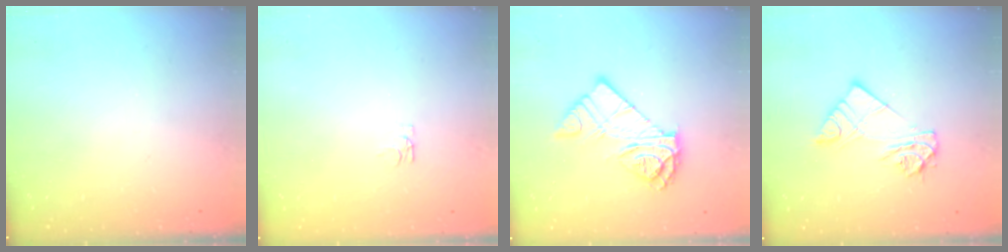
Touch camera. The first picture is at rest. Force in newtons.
{"total": 4.1, "press": 4.1, "slide": 0.6}
{"total": 12.9, "press": 12.9, "slide": 0.7}
{"total": 9.8, "press": 9.8, "slide": 0.7}